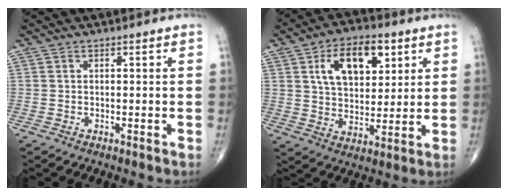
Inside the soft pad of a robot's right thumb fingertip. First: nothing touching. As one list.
[{"total": 13.8, "force": [5.3, 8.0, 9.9], "torque": [-0.130, -0.012, 0.092]}]